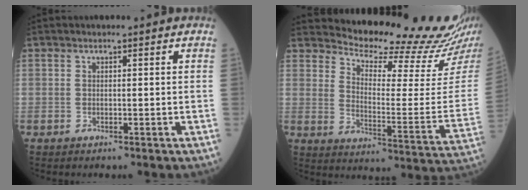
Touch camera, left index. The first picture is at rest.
{"total": 18.2, "force": [17.6, -0.3, 4.6], "torque": [-0.081, -0.106, 0.221]}